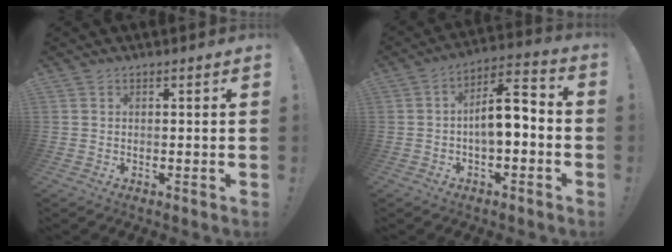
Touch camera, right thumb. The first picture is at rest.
{"total": 9.9, "force": [-1.0, 3.7, 9.2], "torque": [-0.138, 0.006, -0.016]}